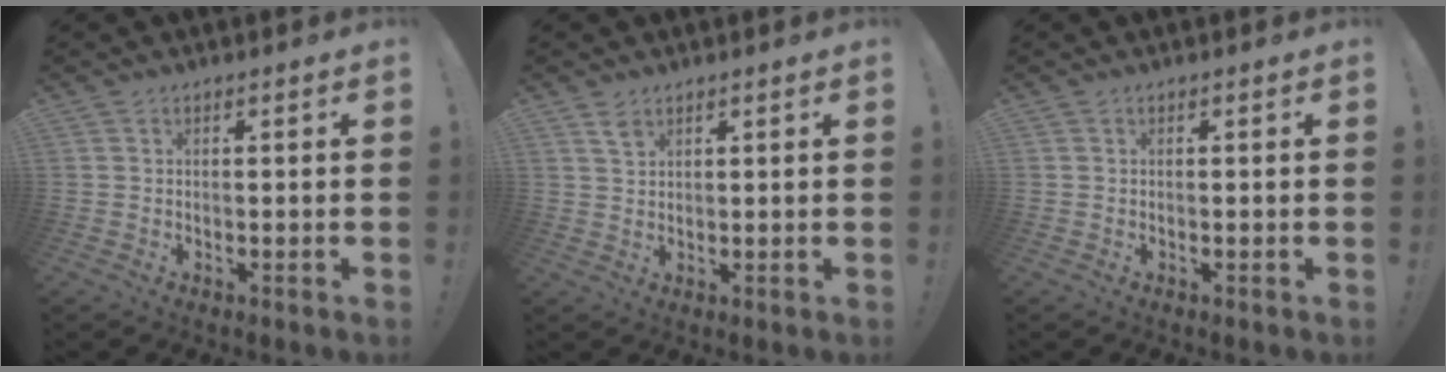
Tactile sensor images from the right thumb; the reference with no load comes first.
{"total": 2.9, "force": [2.0, 1.5, 1.5], "torque": [-0.011, -0.015, 0.034]}
{"total": 0.0}